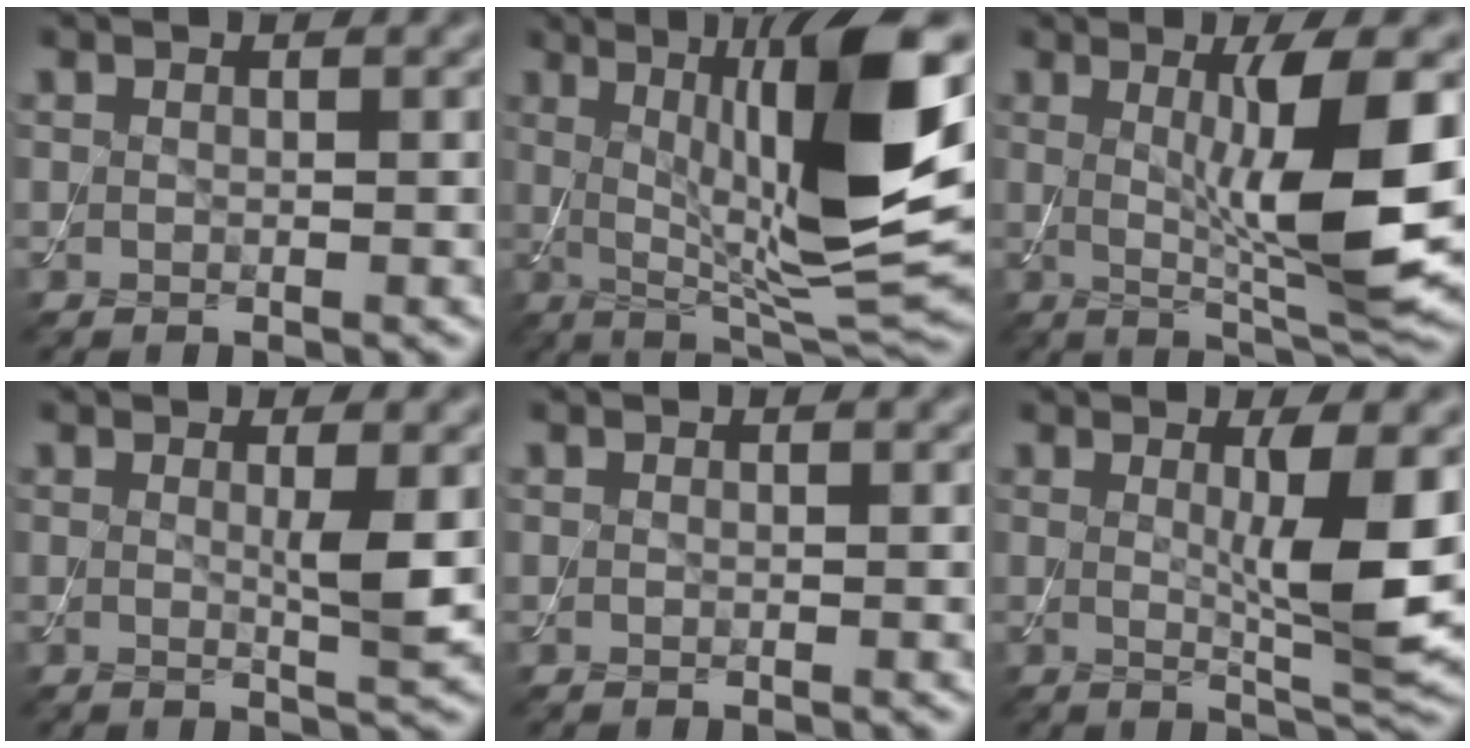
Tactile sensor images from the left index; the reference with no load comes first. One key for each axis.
{"total": 13.0, "fx": 2.1, "fy": 2.7, "fz": 12.6, "tx": -0.192, "ty": 0.001, "tz": 0.041}
{"total": 8.4, "fx": 0.6, "fy": 1.4, "fz": 8.2, "tx": -0.128, "ty": -0.015, "tz": 0.018}
{"total": 2.4, "fx": 0.4, "fy": 0.2, "fz": 2.3, "tx": -0.038, "ty": -0.006, "tz": 0.004}
{"total": 0.0}
{"total": 5.5, "fx": 0.7, "fy": 0.8, "fz": 5.4, "tx": -0.083, "ty": -0.014, "tz": 0.014}